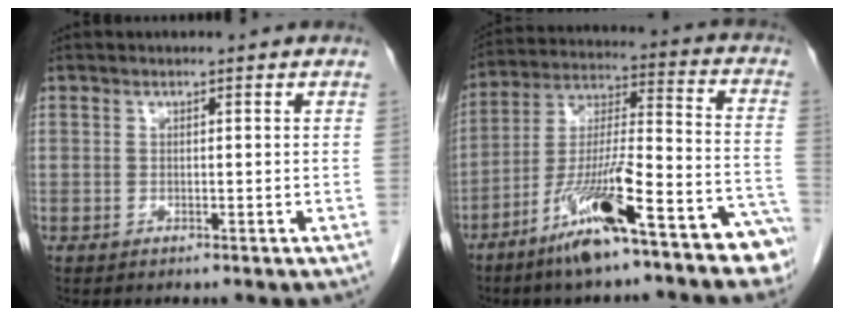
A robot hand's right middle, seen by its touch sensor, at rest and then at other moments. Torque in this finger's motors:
{"motor_torque": [1.13, -1.01, 0.73, 0.21]}